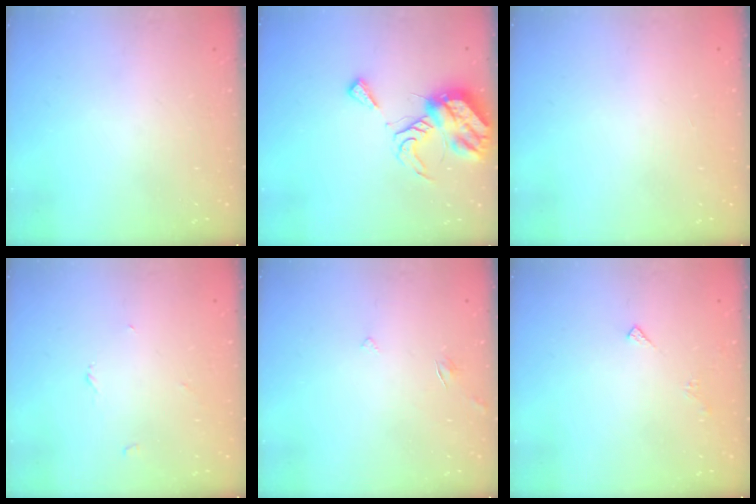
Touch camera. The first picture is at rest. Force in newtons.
{"total": 10.9, "press": 10.9, "slide": 1.2}
{"total": 2.4, "press": 2.3, "slide": 0.2}
{"total": 2.7, "press": 2.7, "slide": 0.3}
{"total": 2.8, "press": 2.8, "slide": 0.3}
{"total": 4.3, "press": 4.3, "slide": 0.7}